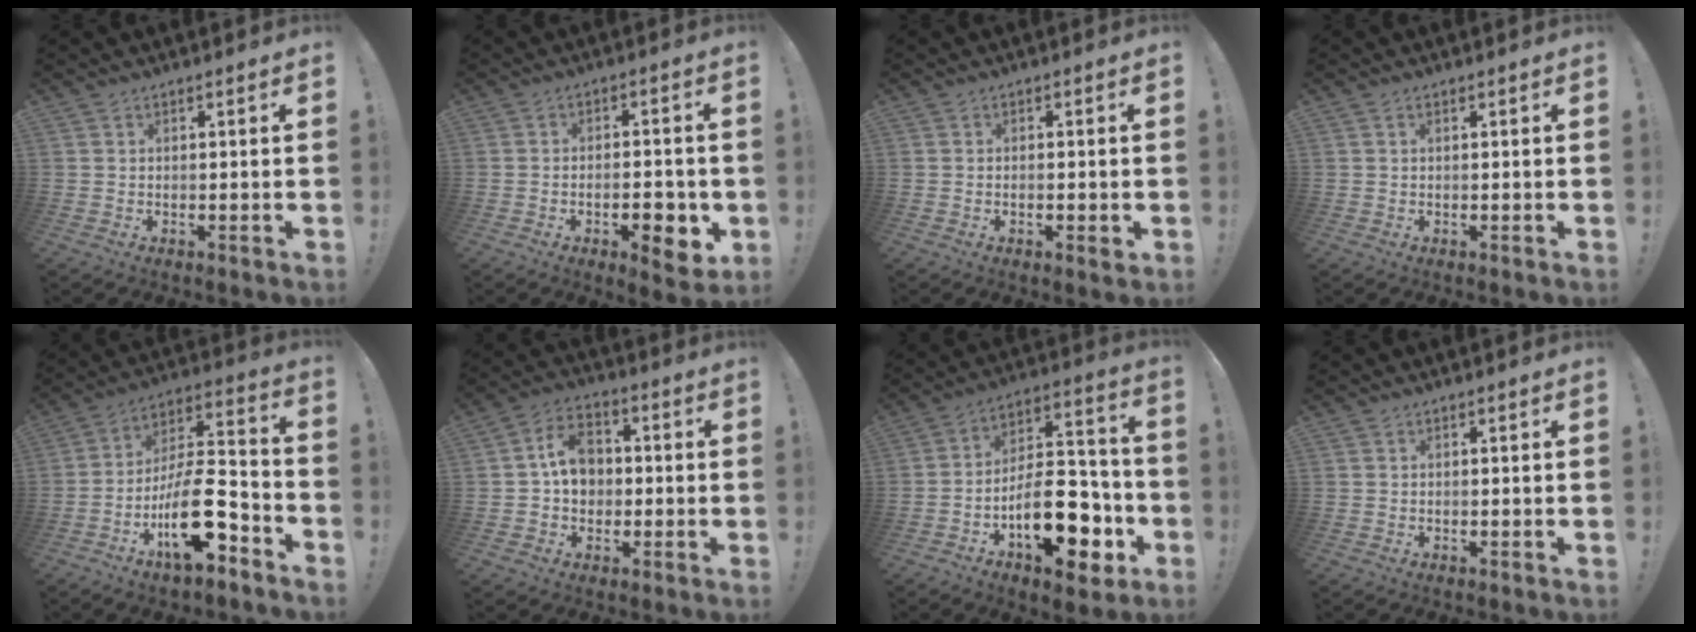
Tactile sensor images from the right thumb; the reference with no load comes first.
{"total": 8.7, "force": [-3.1, 4.2, 7.0], "torque": [-0.075, 0.010, -0.045]}
{"total": 2.0, "force": [-0.7, 0.7, 1.8], "torque": [-0.025, 0.003, -0.012]}
{"total": 0.5, "force": [0.2, 0.2, 0.4], "torque": [-0.013, 0.004, 0.005]}
{"total": 20.1, "force": [-9.1, 8.1, 16.0], "torque": [-0.280, 0.059, -0.141]}
{"total": 10.6, "force": [0.4, 8.6, 6.2], "torque": [-0.089, 0.014, 0.011]}
{"total": 21.2, "force": [-8.7, 10.6, 16.2], "torque": [-0.251, 0.055, -0.128]}
{"total": 0.0}